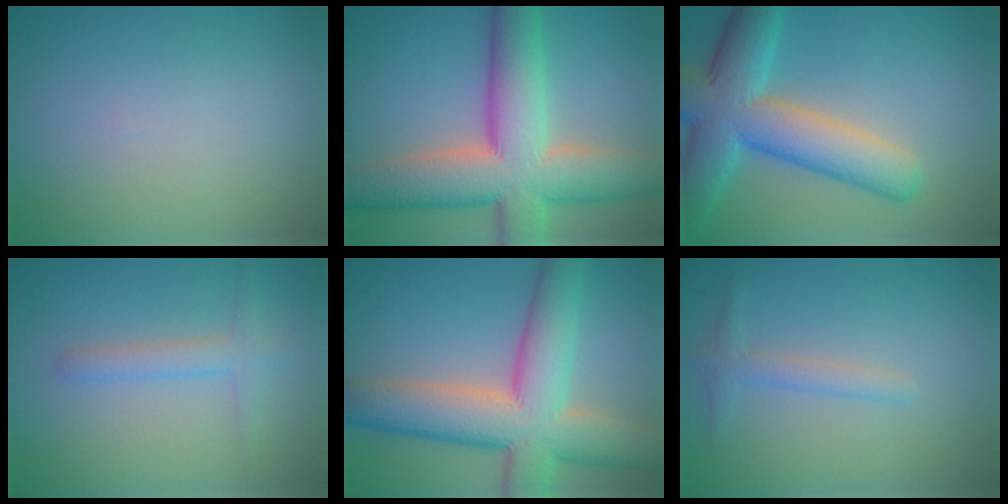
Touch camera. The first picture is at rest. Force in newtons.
{"total": 11.8, "press": 11.8, "slide": 0.8}
{"total": 8.9, "press": 8.9, "slide": 0.4}
{"total": 2.0, "press": 2.0, "slide": 0.1}
{"total": 10.9, "press": 10.9, "slide": 0.5}
{"total": 1.6, "press": 1.6, "slide": 0.1}